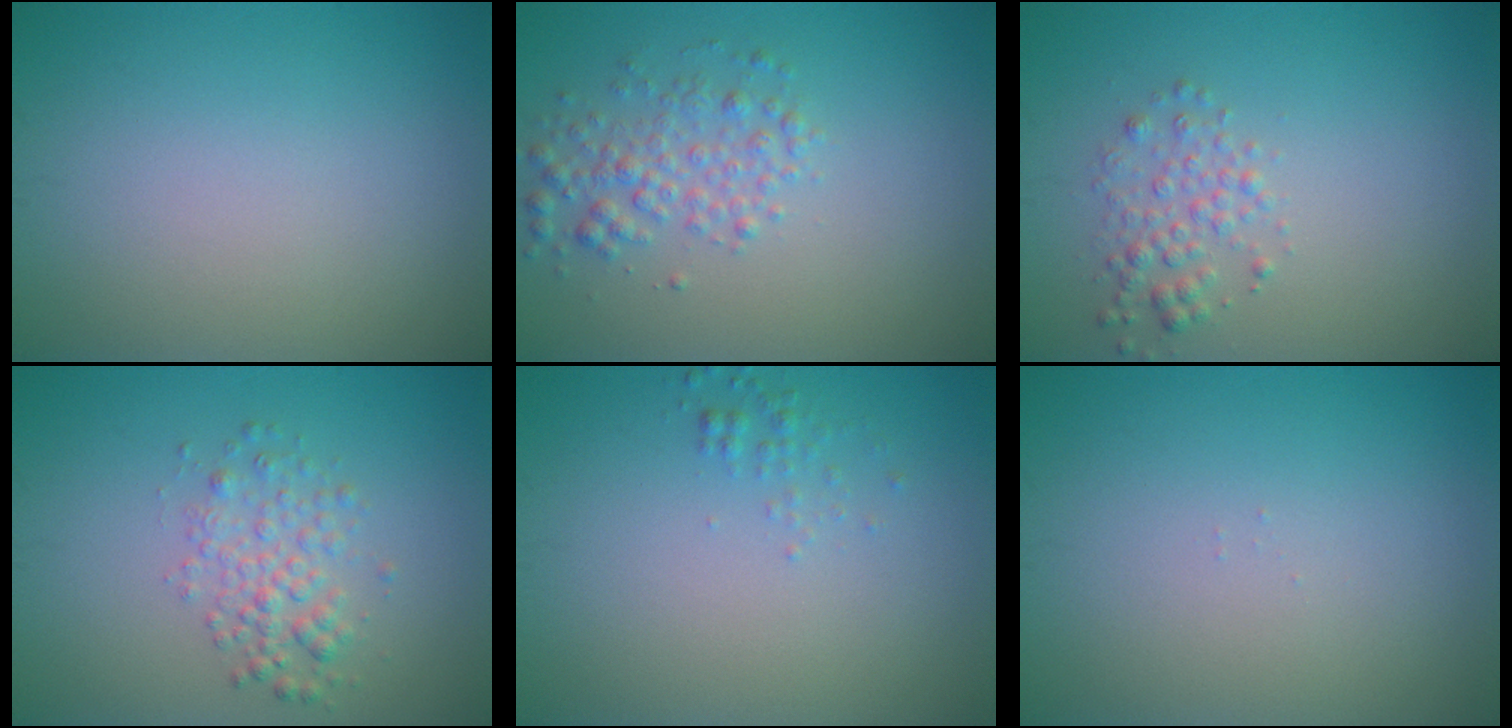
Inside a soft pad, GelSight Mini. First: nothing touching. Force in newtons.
{"total": 2.8, "press": 2.8, "slide": 0.1}
{"total": 2.0, "press": 2.0, "slide": 0.1}
{"total": 2.6, "press": 2.6, "slide": 0.1}
{"total": 0.9, "press": 0.9, "slide": 0.0}
{"total": 0.0}